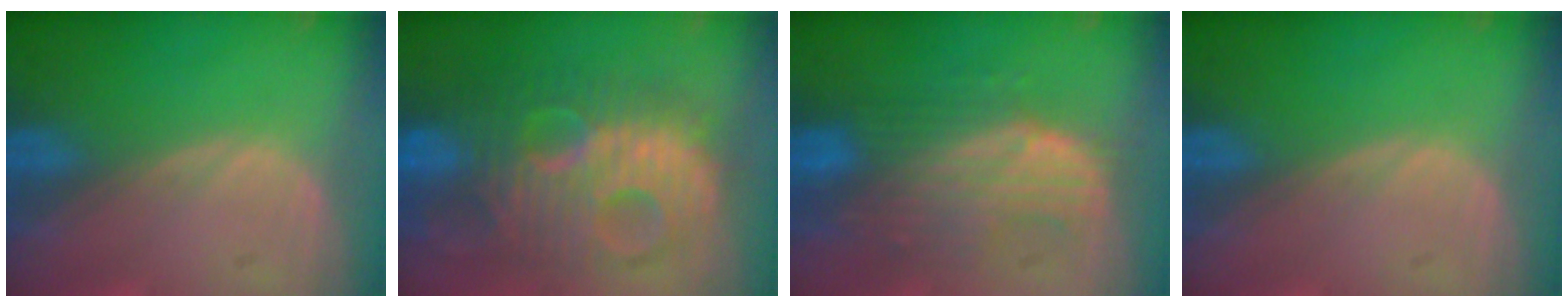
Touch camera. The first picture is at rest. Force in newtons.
{"total": 12.1, "press": 12.1, "slide": 0.8}
{"total": 8.5, "press": 8.2, "slide": 2.3}
{"total": 0.0}